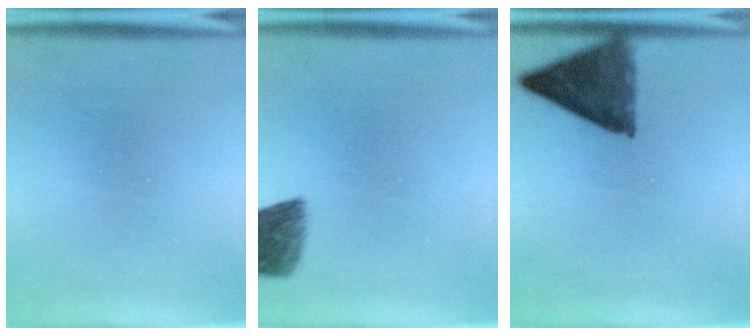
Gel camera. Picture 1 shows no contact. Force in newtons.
{"total": 7.0}
{"total": 8.7}